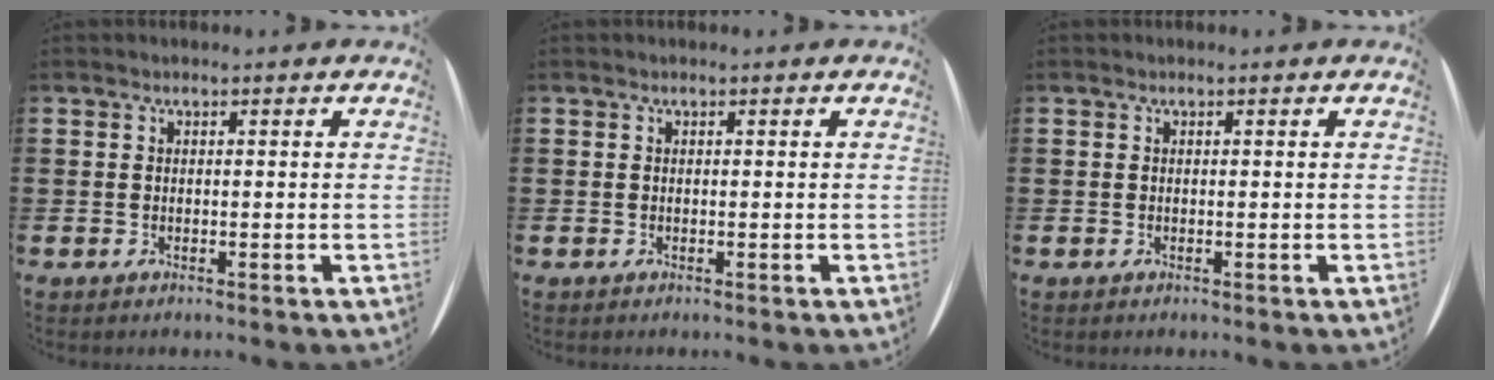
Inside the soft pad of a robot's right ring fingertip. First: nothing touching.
{"total": 0.0}
{"total": 0.0}